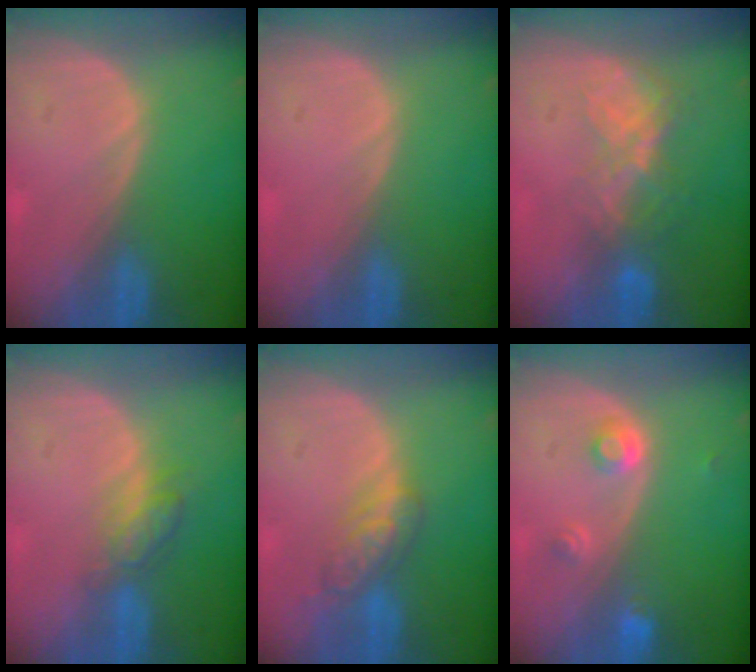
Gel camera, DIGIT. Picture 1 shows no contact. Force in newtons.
{"total": 0.0}
{"total": 6.5, "press": 5.6, "slide": 3.2}
{"total": 4.8, "press": 4.2, "slide": 2.1}
{"total": 5.2, "press": 5.1, "slide": 1.3}
{"total": 3.0, "press": 2.8, "slide": 1.2}